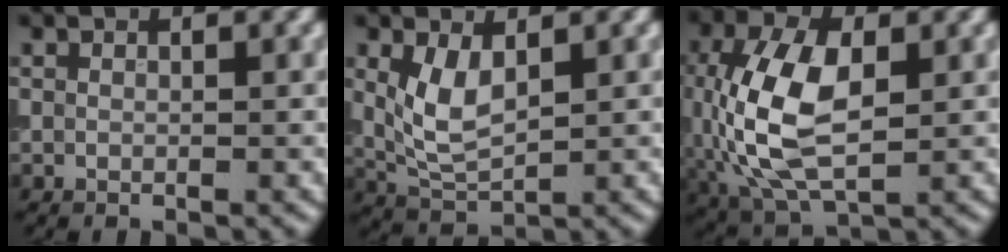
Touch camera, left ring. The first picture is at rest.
{"total": 3.9, "force": [1.0, 1.9, 3.2], "torque": [-0.075, -0.004, 0.024]}
{"total": 9.8, "force": [-0.2, 5.5, 8.1], "torque": [-0.181, 0.004, -0.003]}